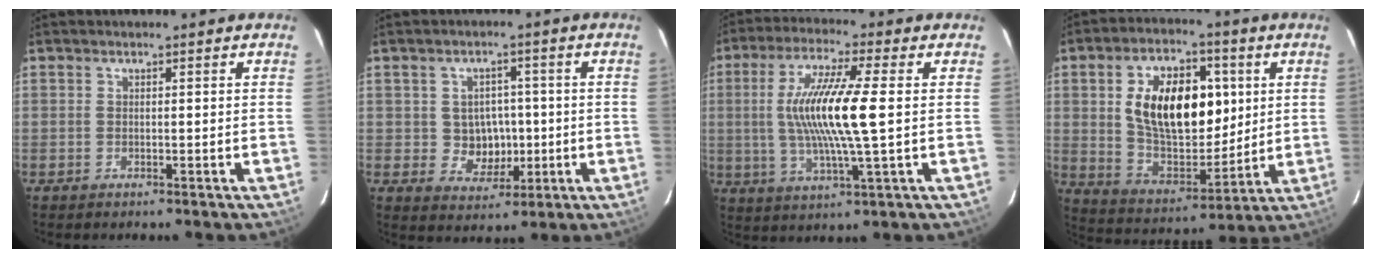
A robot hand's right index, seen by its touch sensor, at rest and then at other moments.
{"total": 6.2, "force": [-0.3, 5.9, 2.1], "torque": [-0.044, 0.012, 0.011]}
{"total": 14.2, "force": [0.7, 1.0, 14.1], "torque": [-0.270, -0.003, 0.012]}
{"total": 19.0, "force": [4.1, 11.0, 15.0], "torque": [-0.262, 0.013, 0.083]}